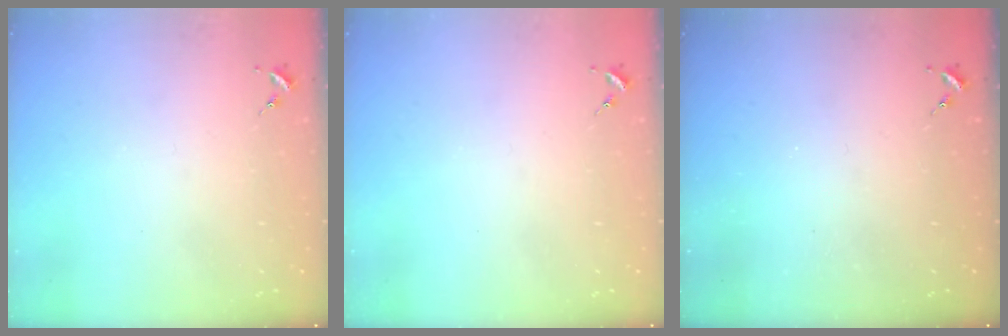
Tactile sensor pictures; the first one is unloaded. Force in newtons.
{"total": 0.0}
{"total": 0.0}